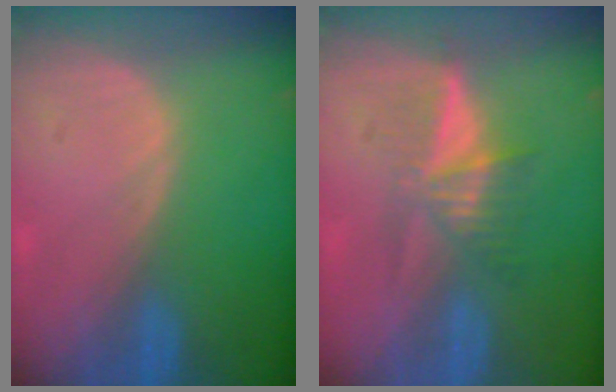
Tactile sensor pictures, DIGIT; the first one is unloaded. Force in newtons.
{"total": 5.2, "press": 4.8, "slide": 1.8}